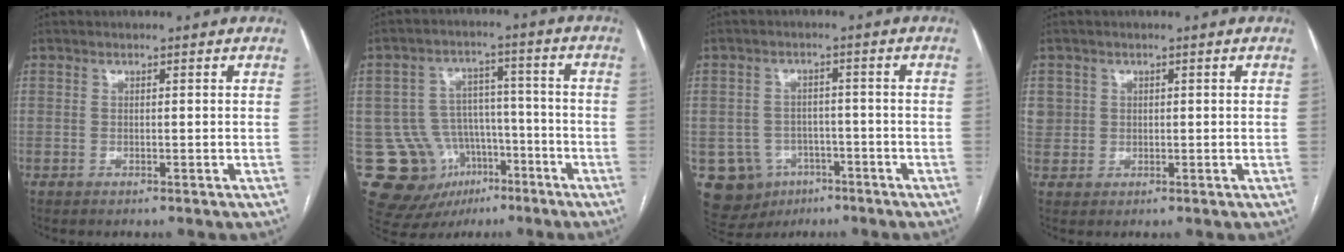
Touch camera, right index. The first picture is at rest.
{"total": 13.4, "force": [-5.8, 11.4, 4.0], "torque": [-0.072, 0.058, -0.075]}
{"total": 9.2, "force": [-3.7, 8.2, 2.0], "torque": [-0.046, 0.015, -0.041]}
{"total": 3.0, "force": [0.8, 2.9, 0.3], "torque": [0.007, 0.008, 0.019]}